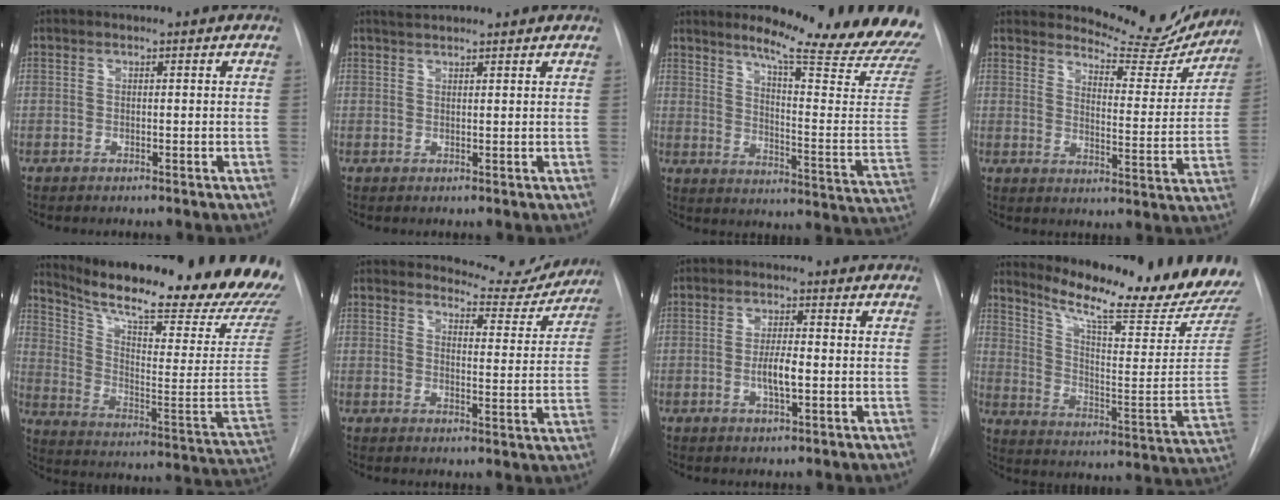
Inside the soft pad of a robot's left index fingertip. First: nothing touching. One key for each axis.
{"total": 3.9, "fx": 3.7, "fy": 0.0, "fz": 1.3, "tx": -0.020, "ty": 0.031, "tz": 0.057}
{"total": 22.0, "fx": 19.6, "fy": -0.6, "fz": 10.0, "tx": -0.142, "ty": -0.124, "tz": 0.238}
{"total": 13.1, "fx": 12.7, "fy": 2.8, "fz": 1.6, "tx": -0.014, "ty": -0.046, "tz": 0.151}
{"total": 31.5, "fx": 26.3, "fy": 3.5, "fz": 17.1, "tx": -0.263, "ty": -0.091, "tz": 0.349}
{"total": 9.3, "fx": 9.1, "fy": 2.0, "fz": -0.1, "tx": 0.012, "ty": -0.032, "tz": 0.103}
{"total": 4.1, "fx": -0.7, "fy": 0.8, "fz": 3.9, "tx": -0.075, "ty": -0.002, "tz": -0.011}
{"total": 22.1, "fx": 20.0, "fy": -0.1, "fz": 9.4, "tx": -0.158, "ty": -0.105, "tz": 0.273}